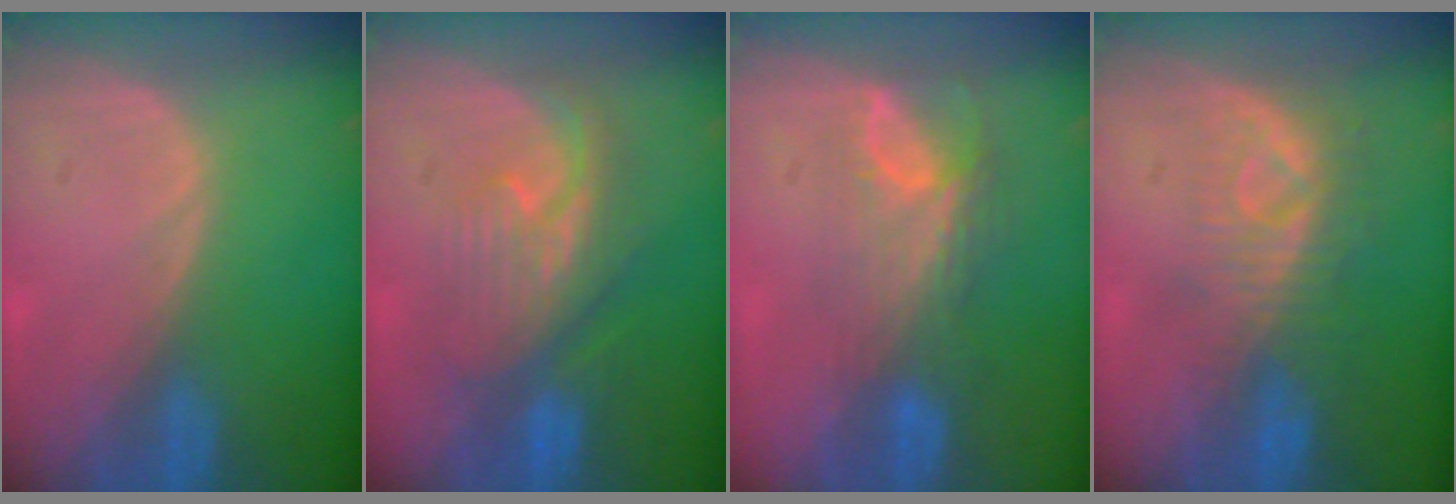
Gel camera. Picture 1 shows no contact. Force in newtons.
{"total": 8.0, "press": 7.8, "slide": 1.9}
{"total": 7.9, "press": 6.6, "slide": 4.2}
{"total": 8.3, "press": 7.4, "slide": 3.7}